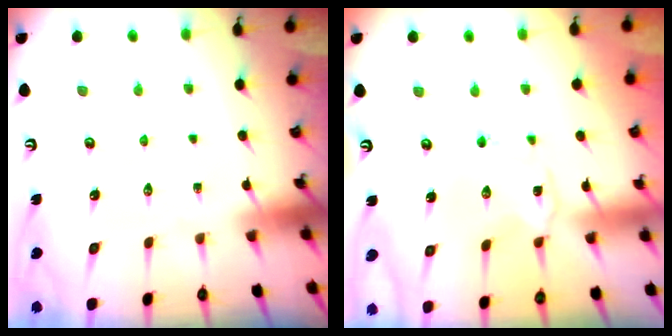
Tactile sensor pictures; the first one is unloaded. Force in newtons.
{"total": 1.3, "press": 1.3, "slide": 0.2}